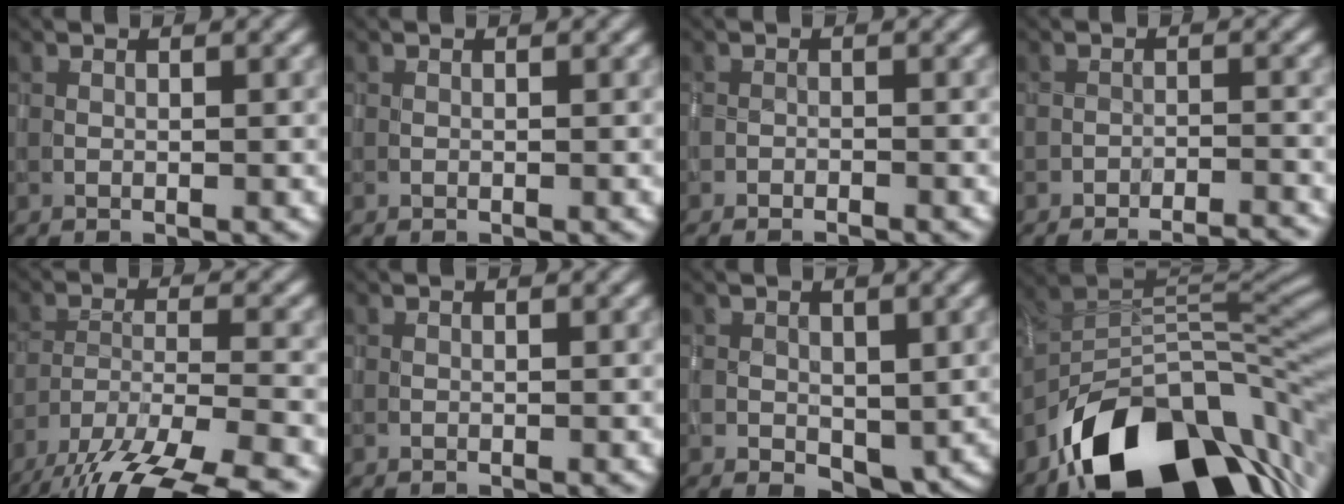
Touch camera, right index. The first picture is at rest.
{"total": 0.0}
{"total": 1.3, "force": [-1.3, 0.1, 0.3], "torque": [-0.006, -0.002, -0.020]}
{"total": 5.3, "force": [-5.2, 0.9, 1.0], "torque": [-0.007, 0.012, -0.062]}
{"total": 13.2, "force": [-10.9, 3.5, 6.7], "torque": [-0.120, -0.031, -0.158]}
{"total": 0.0}
{"total": 2.9, "force": [-0.2, 2.1, 1.9], "torque": [-0.031, -0.010, 0.002]}
{"total": 16.2, "force": [-8.8, 8.9, 10.3], "torque": [-0.171, -0.002, -0.143]}